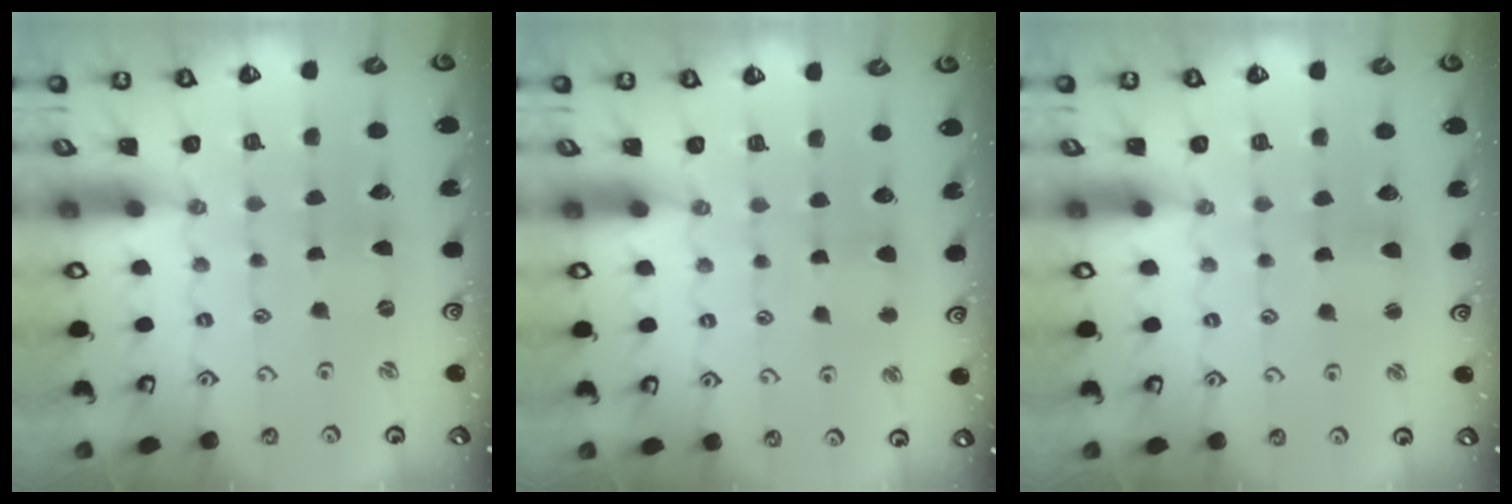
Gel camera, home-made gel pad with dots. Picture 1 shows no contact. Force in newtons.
{"total": 3.1, "press": 3.1, "slide": 0.4}
{"total": 2.0, "press": 2.0, "slide": 0.3}